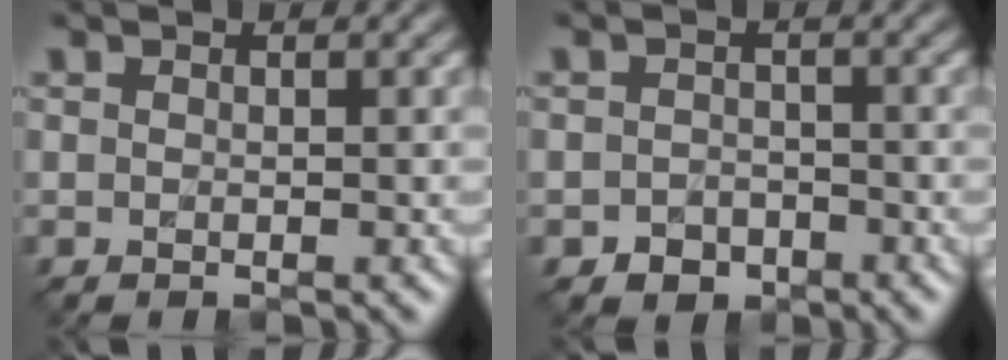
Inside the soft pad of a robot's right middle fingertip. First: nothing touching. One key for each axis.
{"total": 1.4, "fx": -0.9, "fy": 1.0, "fz": -0.3, "tx": 0.005, "ty": 0.013, "tz": -0.018}